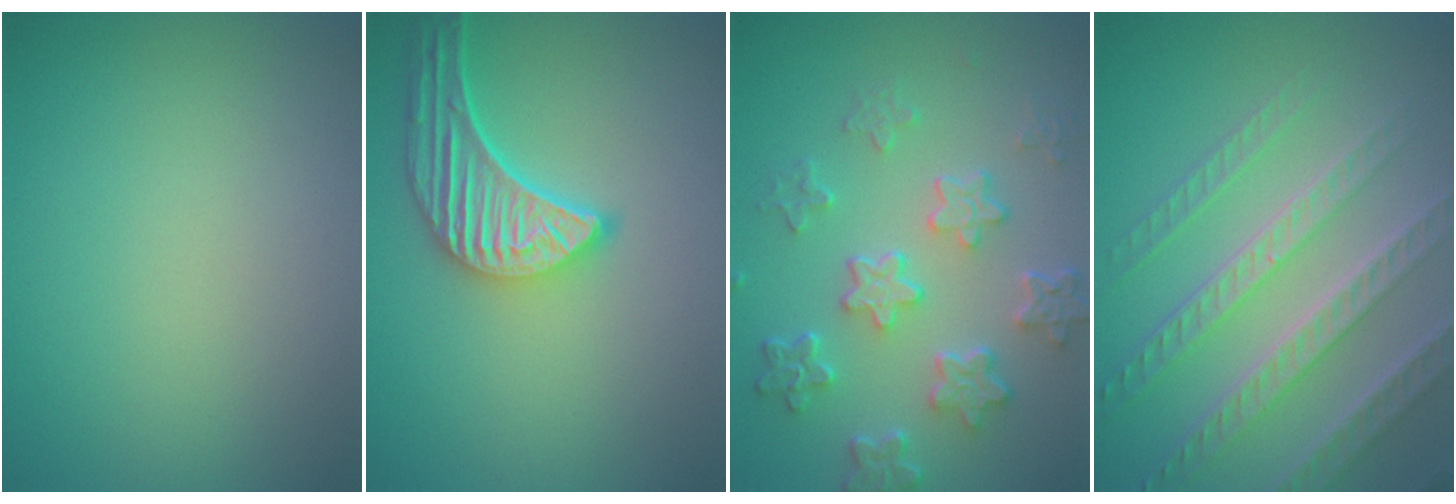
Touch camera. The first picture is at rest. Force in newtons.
{"total": 5.2, "press": 4.4, "slide": 2.7}
{"total": 5.7, "press": 4.2, "slide": 3.8}
{"total": 6.9, "press": 5.3, "slide": 4.4}